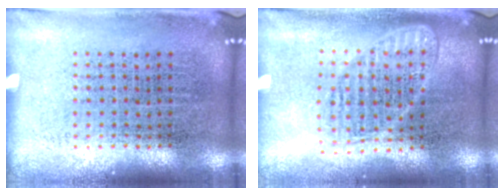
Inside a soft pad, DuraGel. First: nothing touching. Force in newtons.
{"total": 1.6, "press": 1.4, "slide": 0.8}